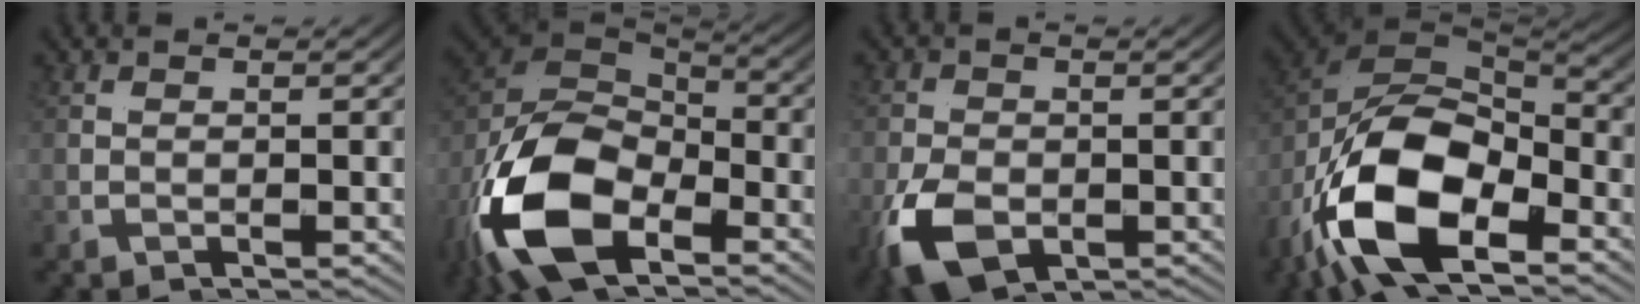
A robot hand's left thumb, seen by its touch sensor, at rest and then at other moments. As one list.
[{"total": 15.0, "force": [-3.5, 8.9, 11.6], "torque": [-0.277, -0.031, -0.040]}, {"total": 5.8, "force": [-2.2, 4.2, 3.4], "torque": [-0.077, -0.029, -0.027]}, {"total": 16.7, "force": [-2.6, 9.6, 13.4], "torque": [-0.315, -0.038, -0.024]}]